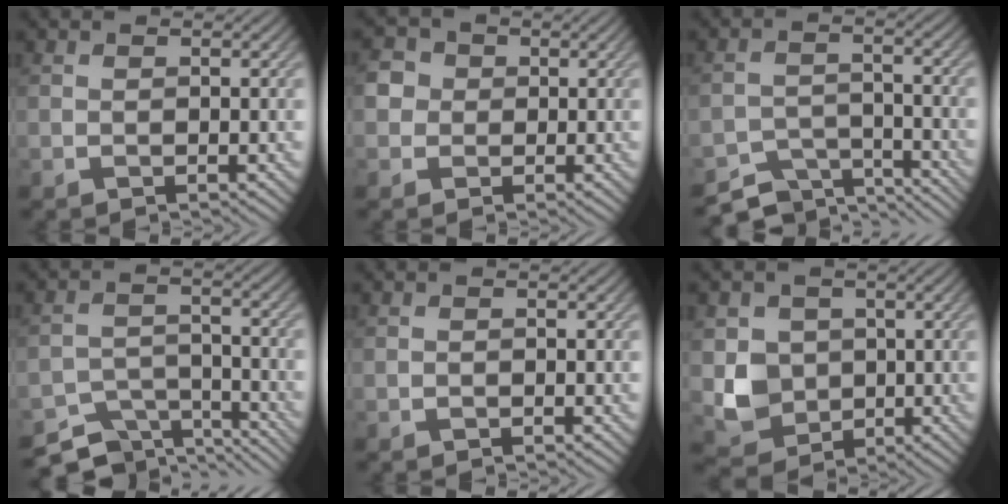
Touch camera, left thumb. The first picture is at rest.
{"total": 3.5, "force": [0.3, 3.4, 0.6], "torque": [-0.012, 0.010, -0.015]}
{"total": 7.0, "force": [-6.2, 2.3, 2.2], "torque": [-0.043, -0.007, -0.099]}
{"total": 8.3, "force": [-7.3, 3.0, 2.6], "torque": [-0.049, -0.014, -0.112]}
{"total": 0.0}
{"total": 5.4, "force": [0.3, 4.9, 2.1], "torque": [-0.052, -0.011, -0.002]}